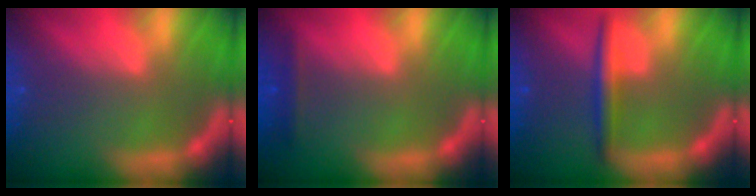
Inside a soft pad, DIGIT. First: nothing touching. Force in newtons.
{"total": 1.4}
{"total": 3.0}